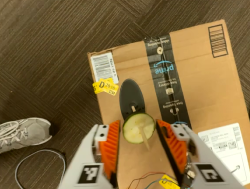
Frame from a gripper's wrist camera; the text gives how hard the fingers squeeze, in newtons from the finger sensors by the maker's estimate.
{"total": 7.4, "left": 7.1, "right": 7.7}